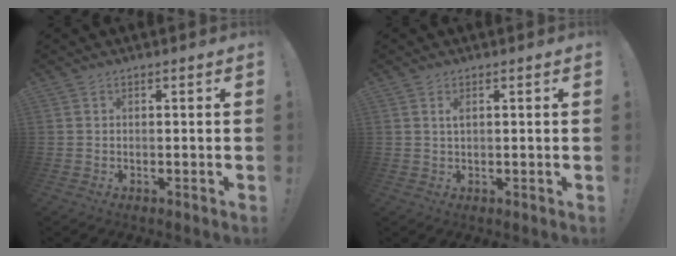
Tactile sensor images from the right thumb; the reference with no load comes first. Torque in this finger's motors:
{"motor_torque": [0.01, 0.02, -0.28, -0.17, 0.09]}